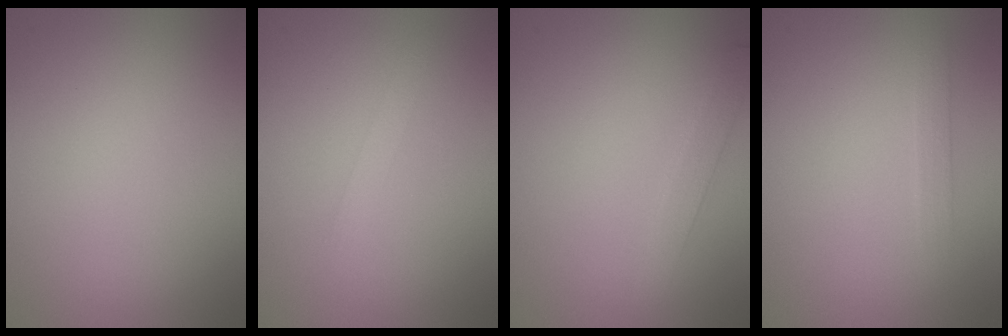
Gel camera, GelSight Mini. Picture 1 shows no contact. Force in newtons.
{"total": 1.0, "press": 1.0, "slide": 0.0}
{"total": 2.1, "press": 2.1, "slide": 0.1}
{"total": 1.2, "press": 1.2, "slide": 0.1}